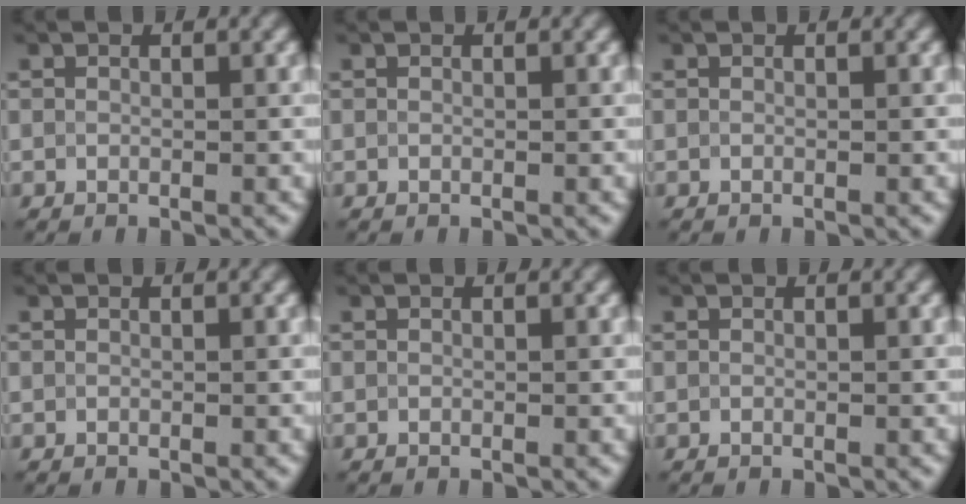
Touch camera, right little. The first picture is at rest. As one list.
[{"total": 0.0}, {"total": 0.0}, {"total": 0.0}, {"total": 0.0}, {"total": 0.0}]